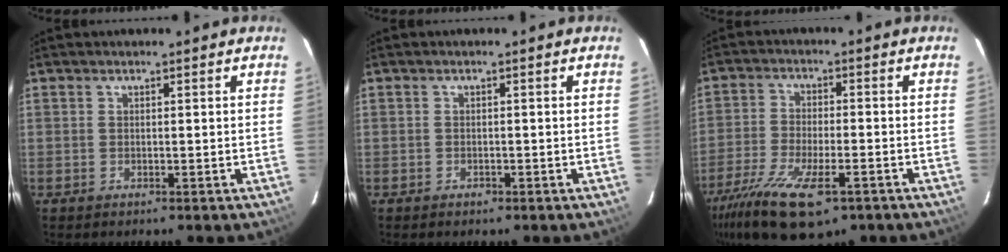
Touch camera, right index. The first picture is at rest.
{"total": 1.0, "force": [-0.7, 0.7, 0.2], "torque": [-0.004, 0.001, -0.009]}
{"total": 15.0, "force": [-9.4, 5.4, 10.5], "torque": [-0.230, -0.046, -0.169]}